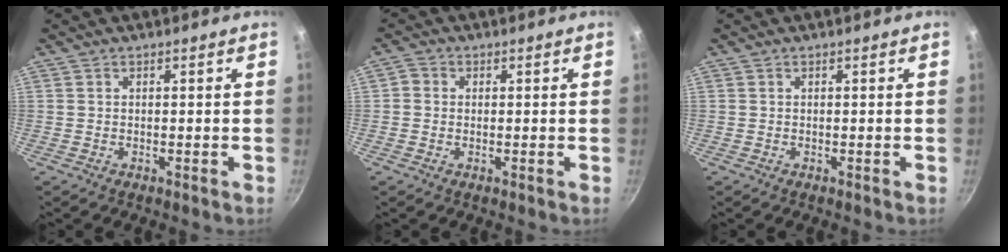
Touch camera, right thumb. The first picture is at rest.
{"total": 1.9, "force": [0.0, 1.8, 0.7], "torque": [-0.011, 0.001, -0.008]}
{"total": 0.0}